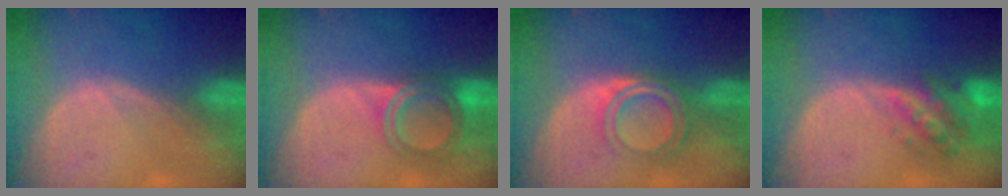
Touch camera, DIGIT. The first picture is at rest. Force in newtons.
{"total": 6.0, "press": 5.4, "slide": 2.6}
{"total": 5.3, "press": 4.9, "slide": 2.1}
{"total": 6.1, "press": 5.8, "slide": 2.0}